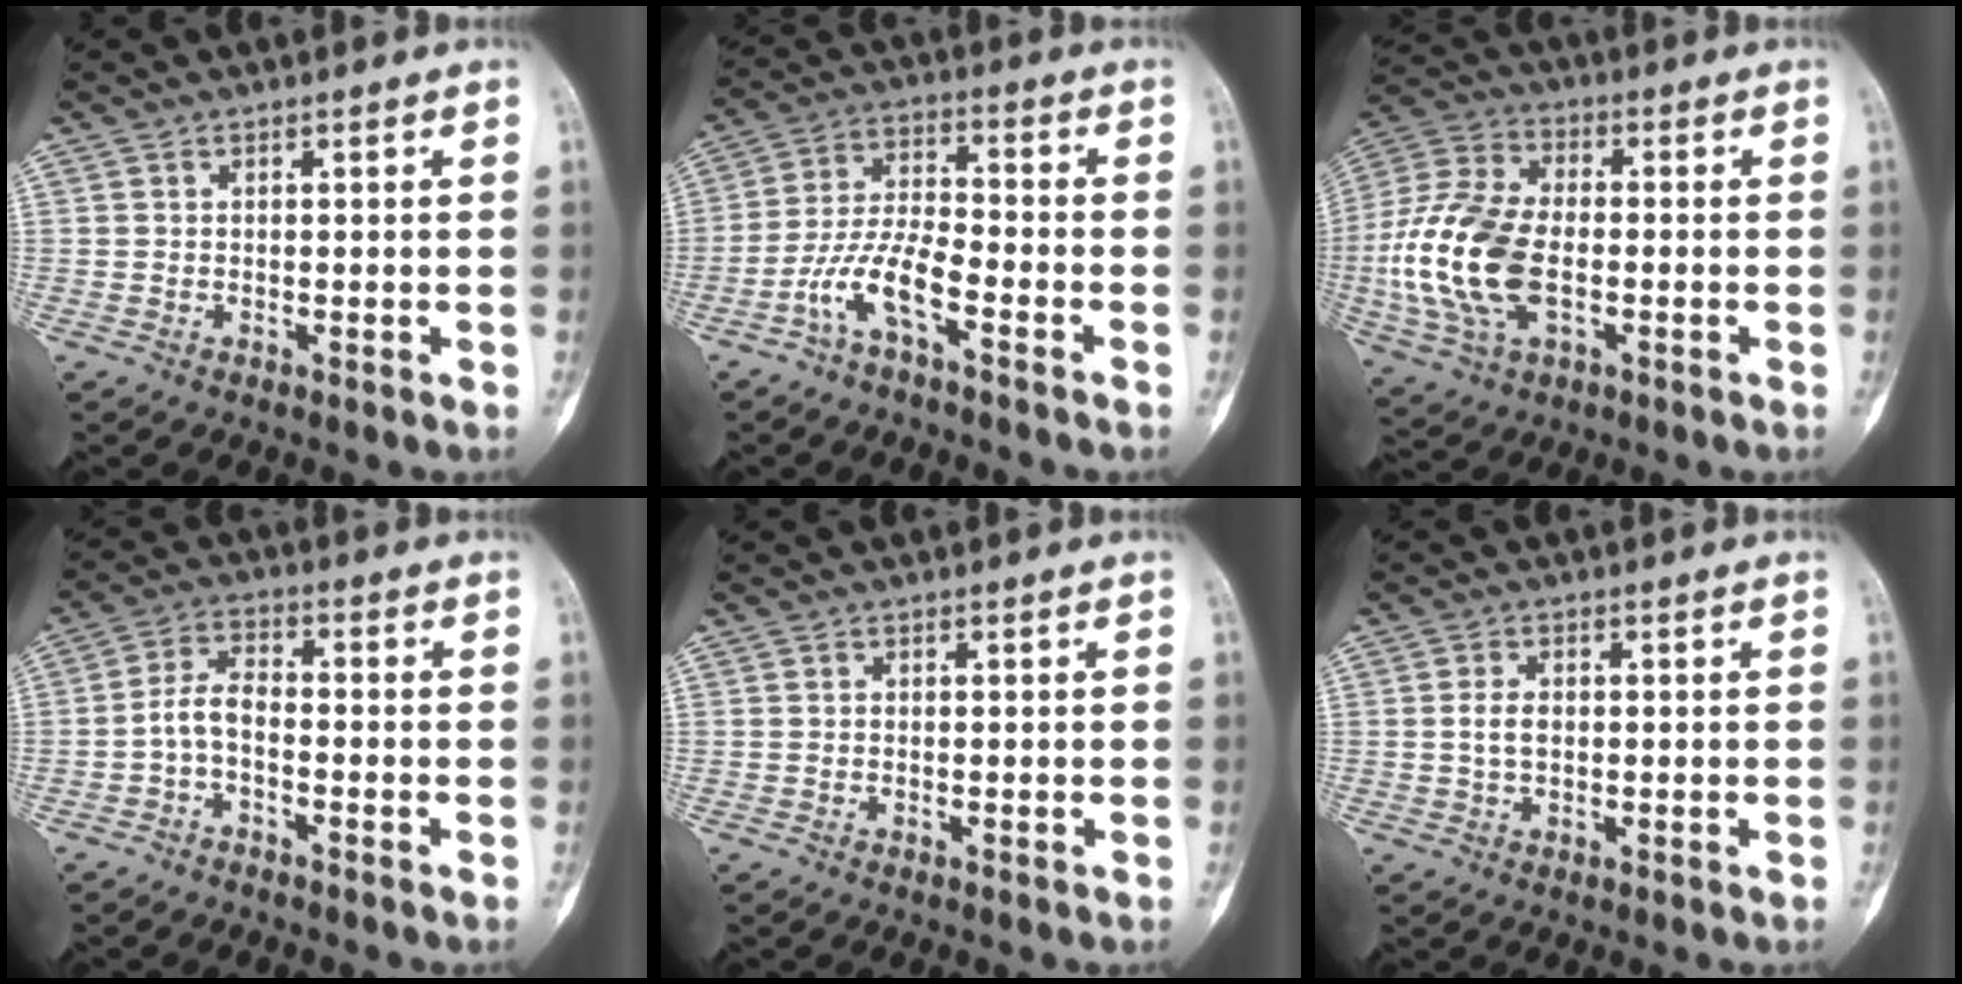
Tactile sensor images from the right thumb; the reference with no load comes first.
{"total": 8.6, "force": [-4.7, 2.4, 6.7], "torque": [-0.142, 0.039, -0.097]}
{"total": 17.8, "force": [-2.7, 10.3, 14.3], "torque": [-0.305, 0.013, -0.049]}
{"total": 5.0, "force": [-1.9, 2.4, 3.9], "torque": [-0.076, 0.029, -0.046]}
{"total": 0.0}
{"total": 3.0, "force": [0.0, 1.9, 2.3], "torque": [-0.042, 0.004, -0.003]}